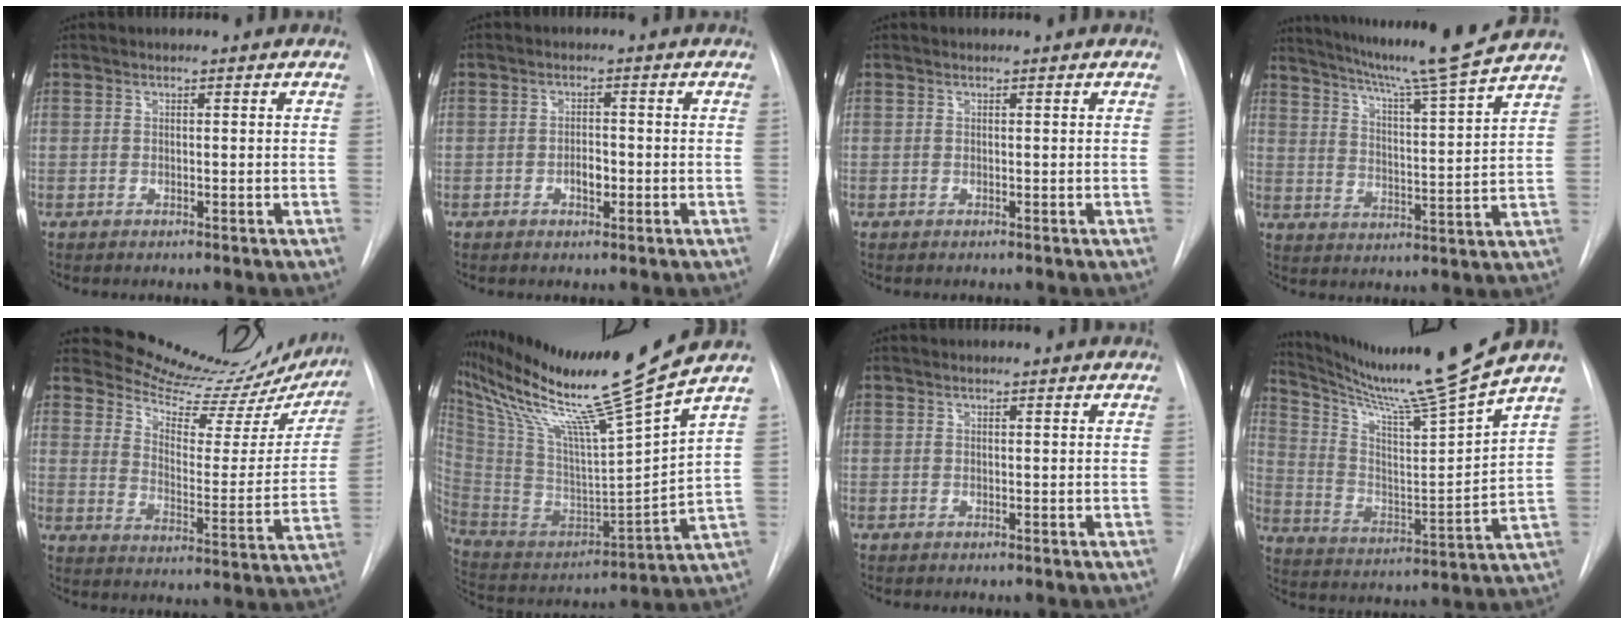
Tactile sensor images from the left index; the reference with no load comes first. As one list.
[{"total": 2.2, "force": [-0.8, 1.1, 1.8], "torque": [-0.027, 0.004, -0.012]}, {"total": 0.0}, {"total": 20.2, "force": [17.7, -1.7, 9.5], "torque": [-0.162, -0.035, 0.267]}, {"total": 19.5, "force": [18.9, 3.6, 3.2], "torque": [-0.038, -0.081, 0.231]}, {"total": 23.7, "force": [18.6, -3.0, 14.4], "torque": [-0.260, -0.051, 0.325]}, {"total": 0.0}, {"total": 16.5, "force": [14.4, -3.2, 7.2], "torque": [-0.132, -0.052, 0.239]}]